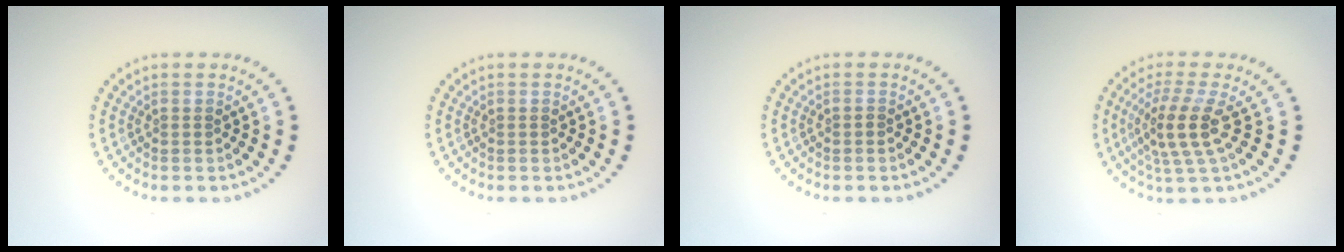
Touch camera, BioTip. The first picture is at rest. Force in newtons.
{"total": 0.0}
{"total": 0.7, "press": 0.6, "slide": 0.3}
{"total": 3.9, "press": 3.2, "slide": 2.3}